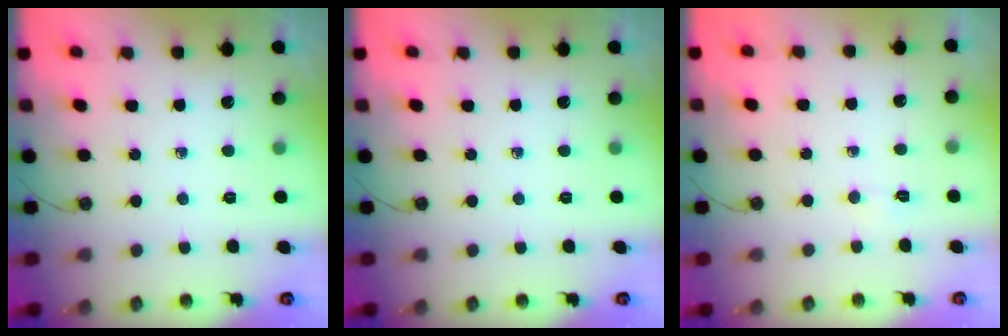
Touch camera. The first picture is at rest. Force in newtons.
{"total": 0.0}
{"total": 2.5, "press": 2.5, "slide": 0.3}